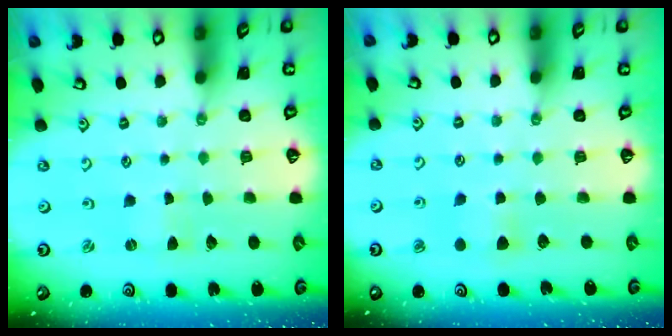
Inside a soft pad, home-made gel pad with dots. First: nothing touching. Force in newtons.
{"total": 4.1, "press": 4.0, "slide": 0.7}